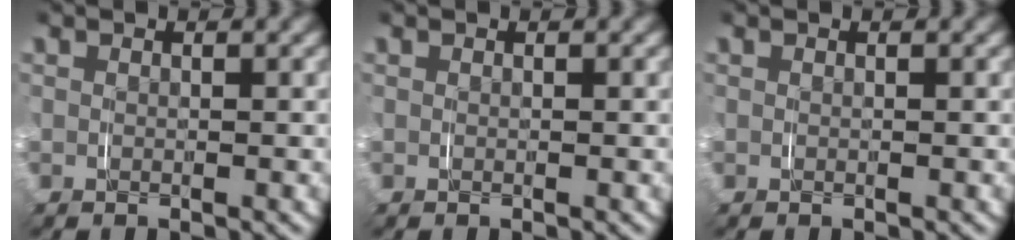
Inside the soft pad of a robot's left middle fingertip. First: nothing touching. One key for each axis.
{"total": 0.0}
{"total": 0.0}